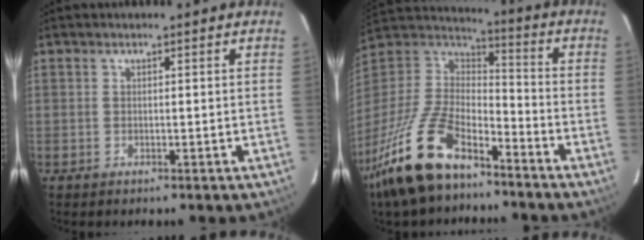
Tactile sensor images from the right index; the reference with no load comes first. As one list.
[{"total": 17.3, "force": [-12.1, 6.4, 10.5], "torque": [-0.230, -0.001, -0.232]}]